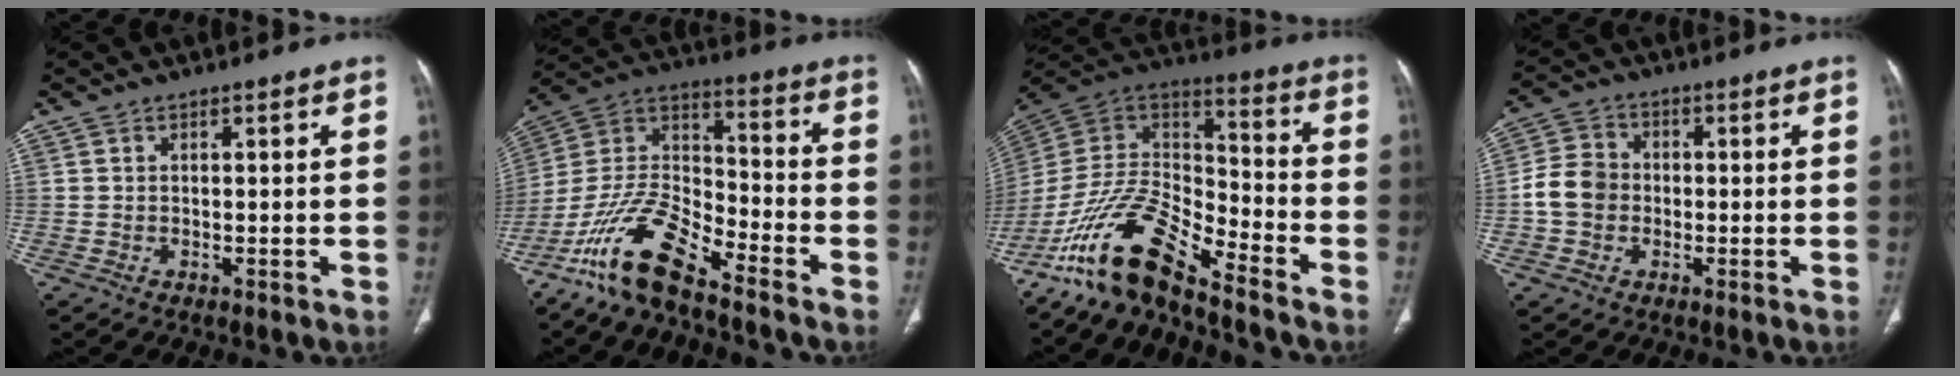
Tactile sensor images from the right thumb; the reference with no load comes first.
{"total": 14.6, "force": [-11.0, 4.8, 8.4], "torque": [-0.156, 0.078, -0.215]}
{"total": 15.6, "force": [-12.3, 4.8, 8.3], "torque": [-0.146, 0.095, -0.239]}
{"total": 6.9, "force": [-0.9, 5.9, 3.4], "torque": [-0.052, 0.019, -0.026]}